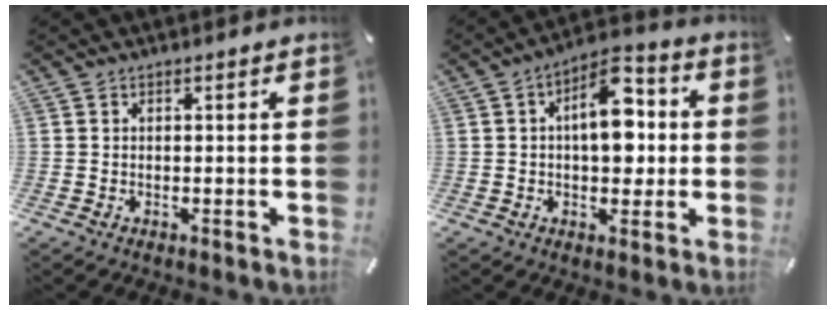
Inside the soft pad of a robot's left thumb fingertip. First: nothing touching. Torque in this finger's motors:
{"motor_torque": [0.40, 0.45, 0.79, 0.38, 0.15]}